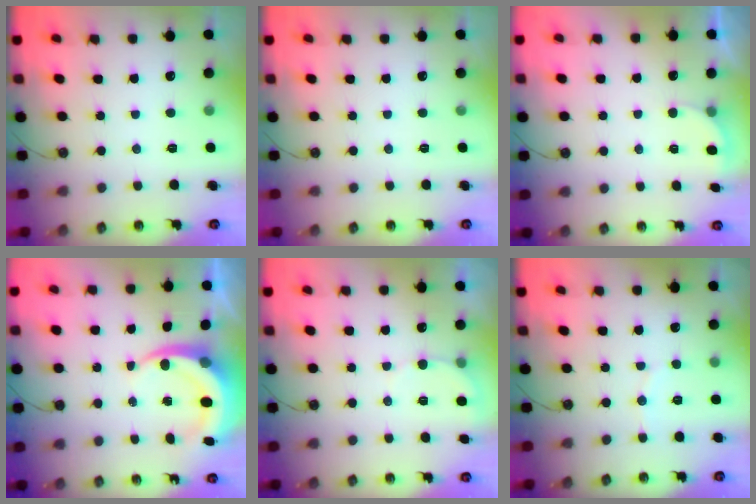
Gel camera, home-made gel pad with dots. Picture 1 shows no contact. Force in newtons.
{"total": 0.0}
{"total": 2.4, "press": 2.2, "slide": 1.0}
{"total": 7.4, "press": 7.4, "slide": 0.8}
{"total": 5.2, "press": 5.1, "slide": 1.0}
{"total": 4.0, "press": 3.6, "slide": 1.7}